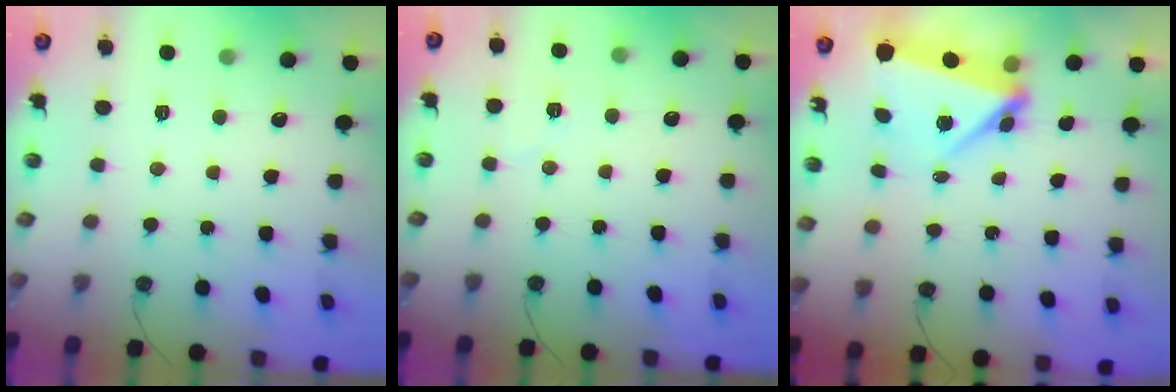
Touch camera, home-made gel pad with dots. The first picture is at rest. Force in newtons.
{"total": 5.8, "press": 5.2, "slide": 2.7}
{"total": 5.3, "press": 5.0, "slide": 1.6}